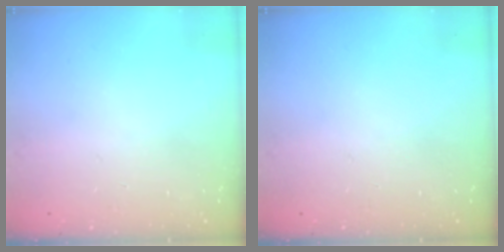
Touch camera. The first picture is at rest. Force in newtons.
{"total": 0.0}